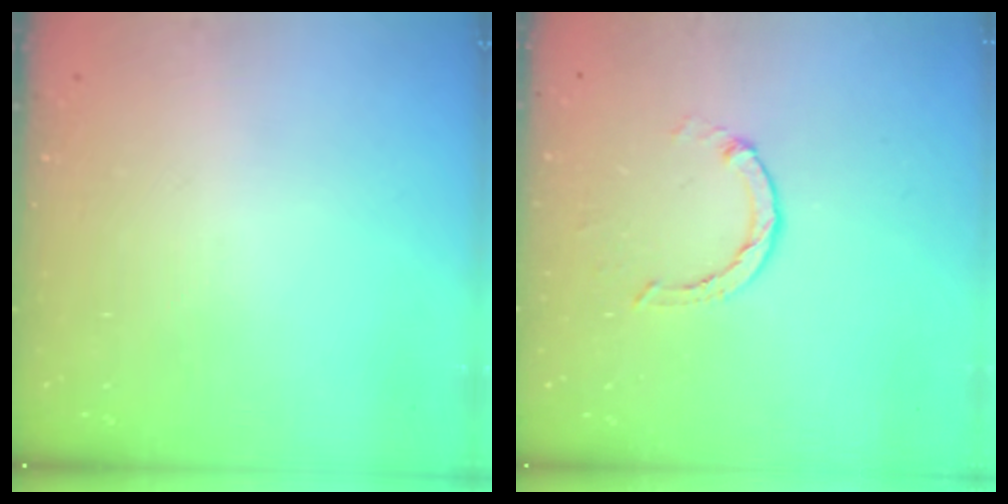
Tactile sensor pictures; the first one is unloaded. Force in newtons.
{"total": 1.8, "press": 1.8, "slide": 0.2}